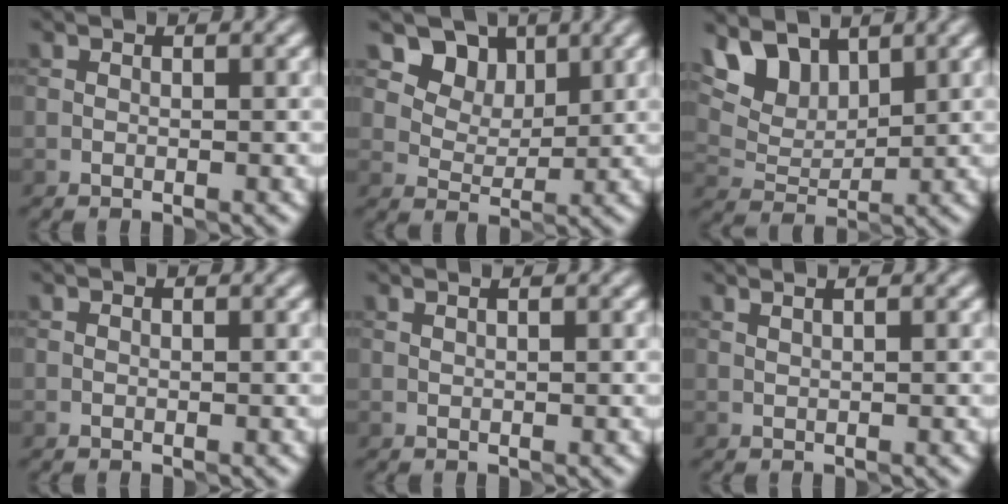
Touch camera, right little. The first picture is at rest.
{"total": 8.3, "force": [5.1, 5.4, 3.6], "torque": [-0.073, -0.001, 0.096]}
{"total": 5.3, "force": [3.8, 2.8, 2.5], "torque": [-0.058, -0.004, 0.074]}
{"total": 0.0}
{"total": 0.6, "force": [0.6, -0.2, 0.2], "torque": [-0.003, 0.004, 0.006]}
{"total": 1.1, "force": [1.0, 0.1, 0.6], "torque": [0.002, -0.001, 0.006]}